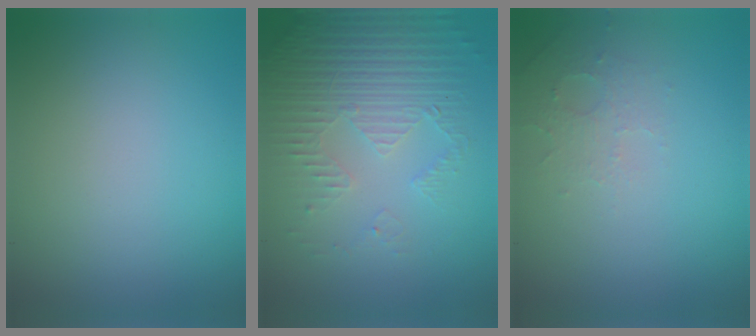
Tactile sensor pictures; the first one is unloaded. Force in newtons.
{"total": 5.3, "press": 3.5, "slide": 4.0}
{"total": 1.8, "press": 1.7, "slide": 0.4}